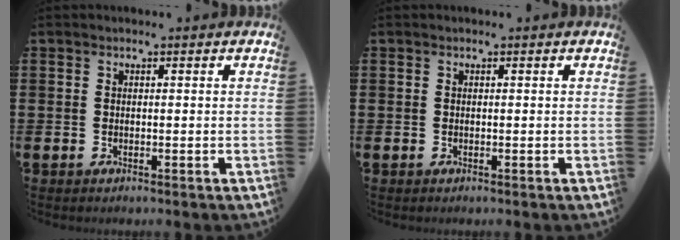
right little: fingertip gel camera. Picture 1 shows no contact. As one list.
[{"total": 0.0}]